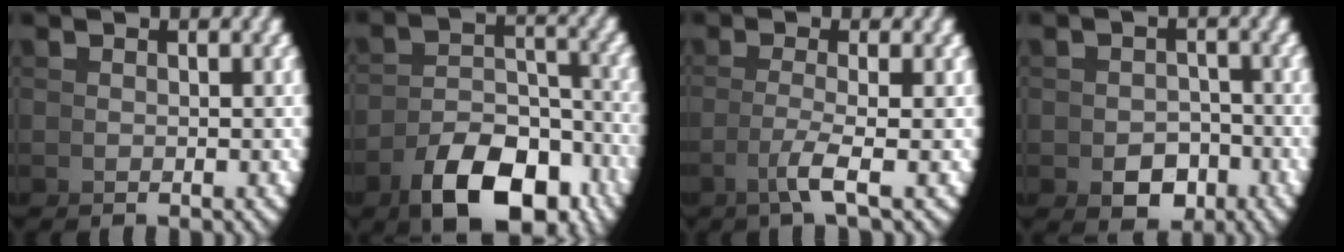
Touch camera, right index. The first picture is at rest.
{"total": 8.3, "force": [-4.6, 3.9, 5.7], "torque": [-0.087, -0.027, -0.056]}
{"total": 2.7, "force": [-0.5, -0.8, 2.6], "torque": [-0.054, -0.006, -0.003]}
{"total": 3.1, "force": [-1.8, 2.2, 1.2], "torque": [-0.001, -0.012, -0.024]}